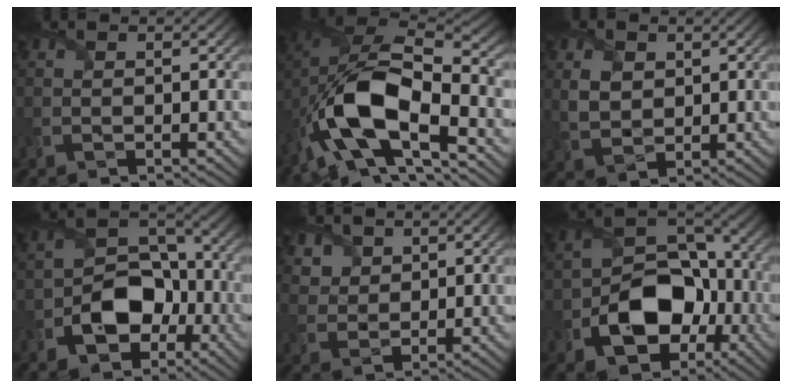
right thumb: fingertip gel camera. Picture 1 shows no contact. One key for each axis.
{"total": 15.0, "fx": -5.2, "fy": 7.4, "fz": 12.0, "tx": -0.240, "ty": -0.017, "tz": -0.097}
{"total": 4.2, "fx": 1.7, "fy": 3.1, "fz": 2.2, "tx": -0.059, "ty": -0.001, "tz": 0.034}
{"total": 9.7, "fx": -3.8, "fy": 6.7, "fz": 5.8, "tx": -0.100, "ty": -0.006, "tz": -0.075}
{"total": 3.9, "fx": 2.8, "fy": 2.6, "fz": 0.9, "tx": -0.042, "ty": -0.018, "tz": 0.069}
{"total": 12.4, "fx": -4.4, "fy": 8.6, "fz": 7.7, "tx": -0.140, "ty": -0.019, "tz": -0.077}